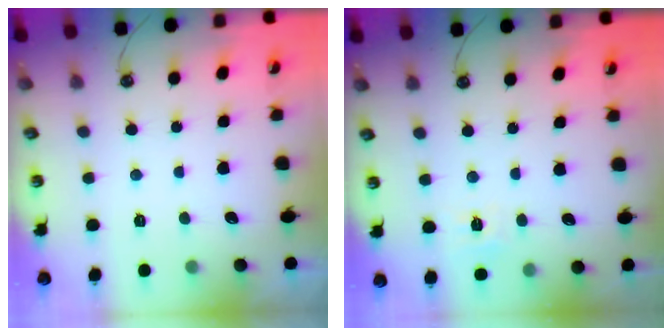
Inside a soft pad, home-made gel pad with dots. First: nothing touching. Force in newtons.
{"total": 6.0, "press": 5.9, "slide": 0.6}